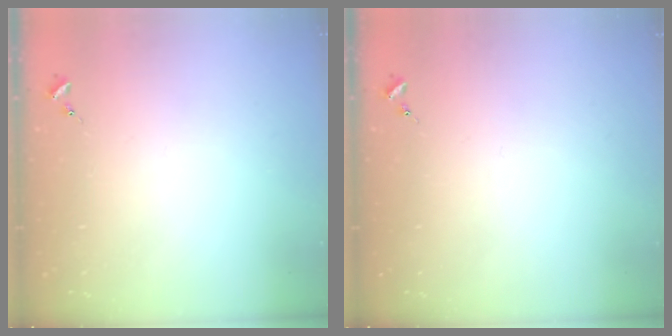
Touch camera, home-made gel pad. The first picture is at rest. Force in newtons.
{"total": 0.0}